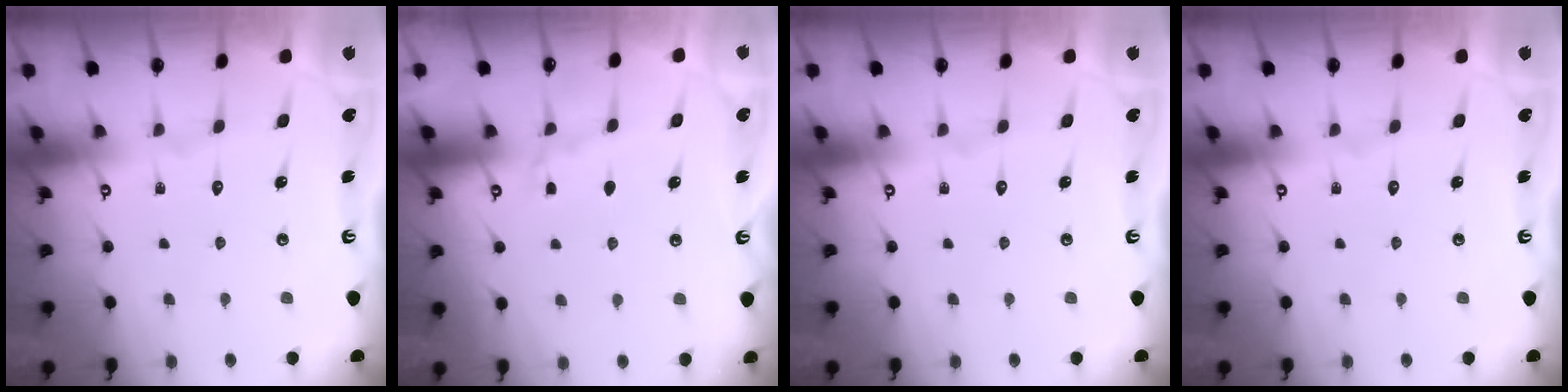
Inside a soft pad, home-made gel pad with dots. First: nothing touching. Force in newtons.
{"total": 3.7, "press": 3.7, "slide": 0.5}
{"total": 0.0}
{"total": 0.0}